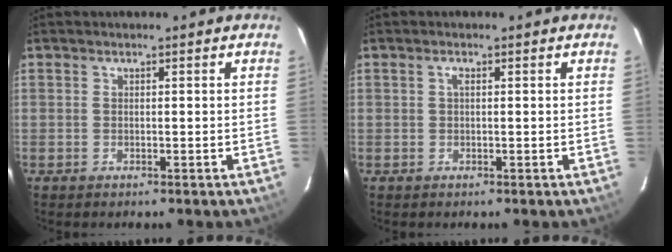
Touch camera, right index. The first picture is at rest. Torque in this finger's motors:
{"motor_torque": [0.12, -0.05, 0.14, 0.03]}